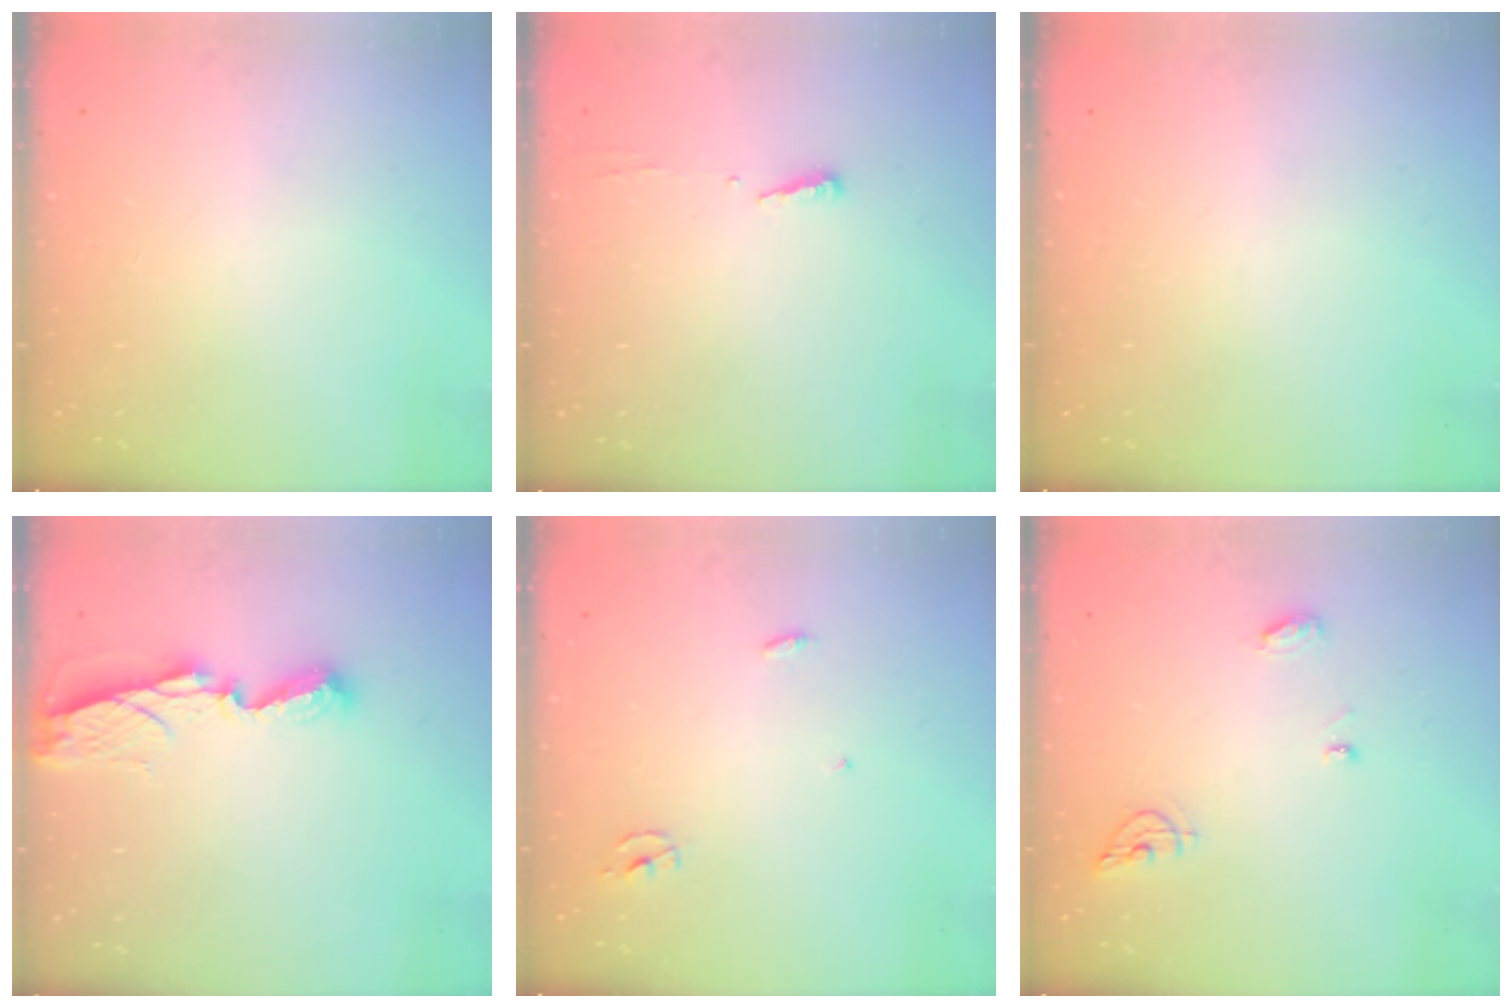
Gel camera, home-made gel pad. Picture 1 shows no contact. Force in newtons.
{"total": 3.7, "press": 3.7, "slide": 0.5}
{"total": 0.0}
{"total": 7.1, "press": 7.1, "slide": 0.2}
{"total": 2.3, "press": 2.3, "slide": 0.1}
{"total": 6.7, "press": 6.7, "slide": 0.3}